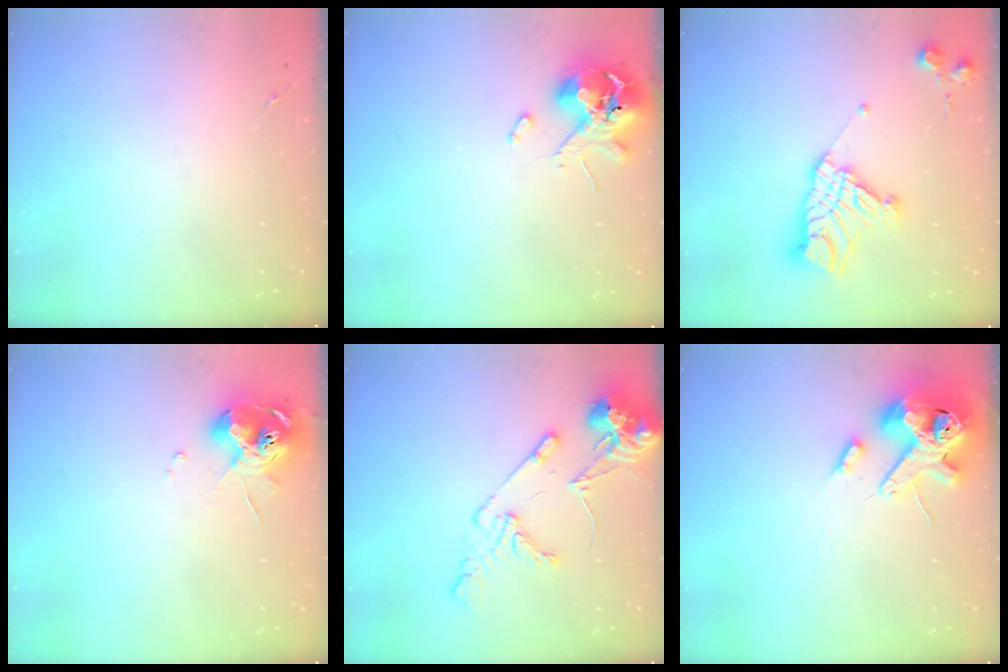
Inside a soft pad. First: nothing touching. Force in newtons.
{"total": 10.7, "press": 10.6, "slide": 1.4}
{"total": 15.8, "press": 15.8, "slide": 1.3}
{"total": 10.5, "press": 10.4, "slide": 1.3}
{"total": 13.7, "press": 13.5, "slide": 2.3}
{"total": 14.2, "press": 14.0, "slide": 2.3}